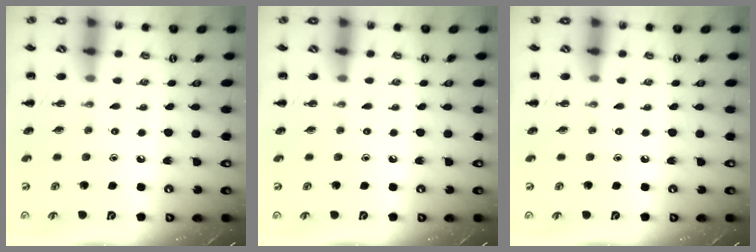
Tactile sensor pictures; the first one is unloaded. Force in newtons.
{"total": 0.0}
{"total": 0.0}